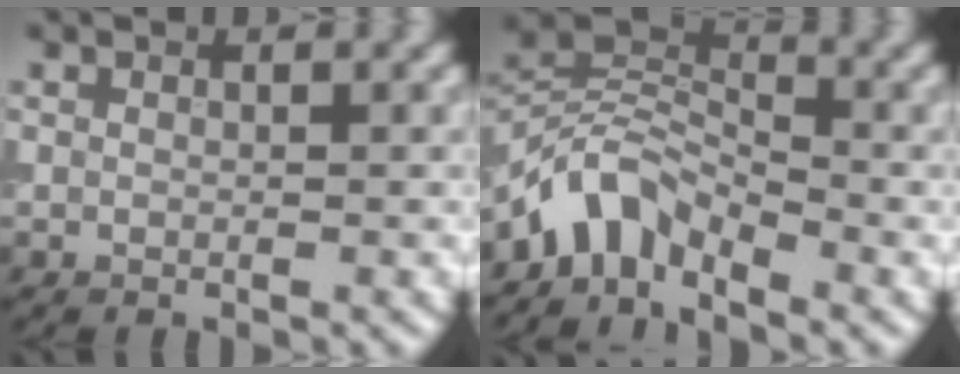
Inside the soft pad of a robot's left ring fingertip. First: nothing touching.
{"total": 4.2, "force": [-3.2, 2.1, 1.9], "torque": [-0.031, 0.010, -0.073]}